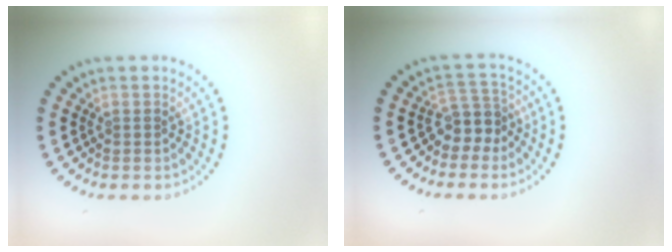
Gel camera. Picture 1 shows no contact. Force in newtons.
{"total": 2.7, "press": 2.0, "slide": 1.8}